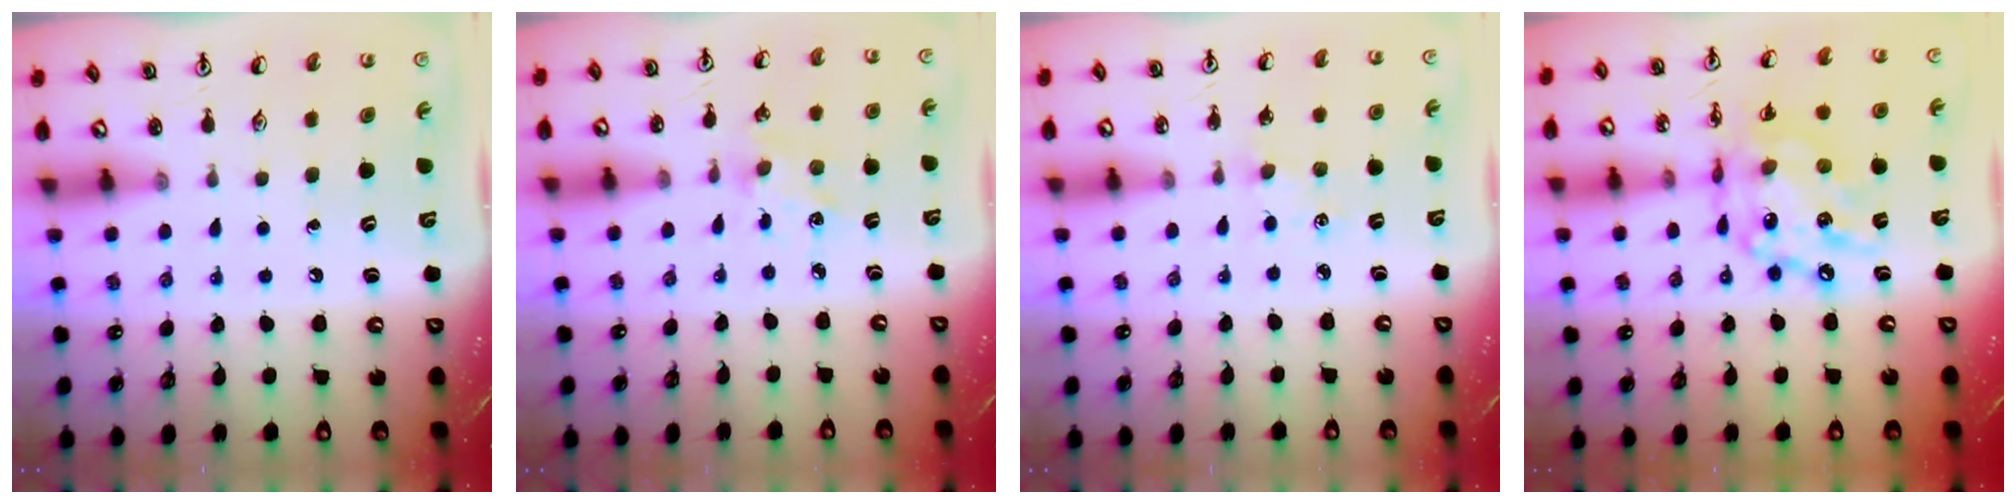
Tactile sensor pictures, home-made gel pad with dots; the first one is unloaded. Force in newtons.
{"total": 2.2, "press": 2.2, "slide": 0.3}
{"total": 1.1, "press": 1.1, "slide": 0.3}
{"total": 15.7, "press": 15.5, "slide": 1.8}